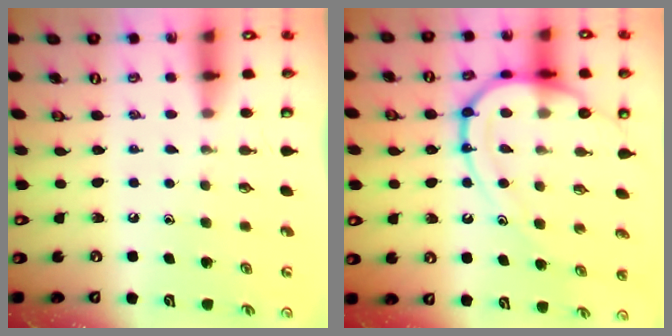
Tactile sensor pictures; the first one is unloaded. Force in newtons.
{"total": 14.9, "press": 14.8, "slide": 1.3}